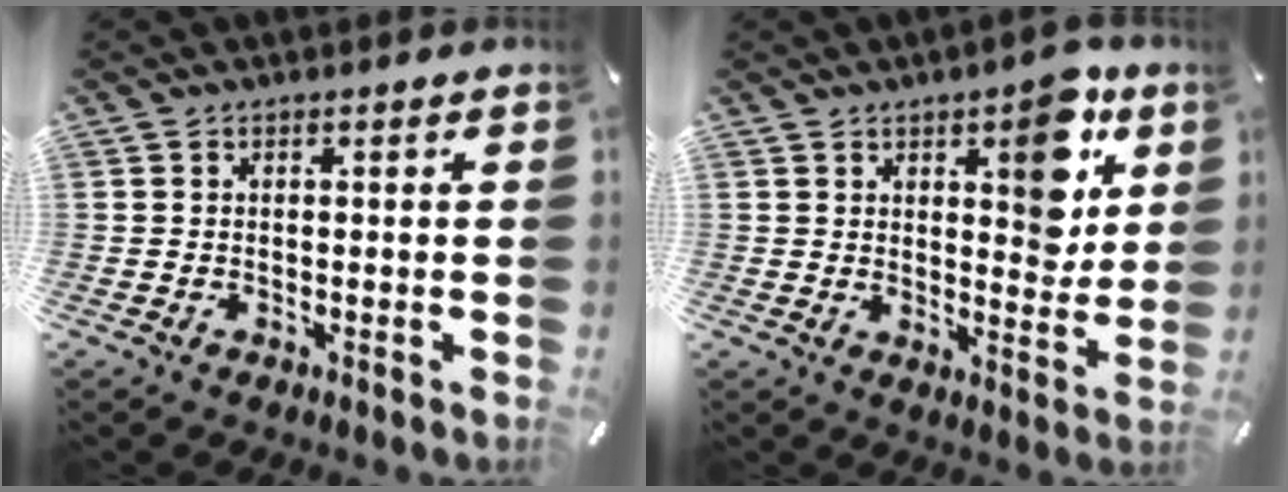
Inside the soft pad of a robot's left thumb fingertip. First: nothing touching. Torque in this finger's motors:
{"motor_torque": [1.40, 1.38, 1.44, -0.68, 0.26]}